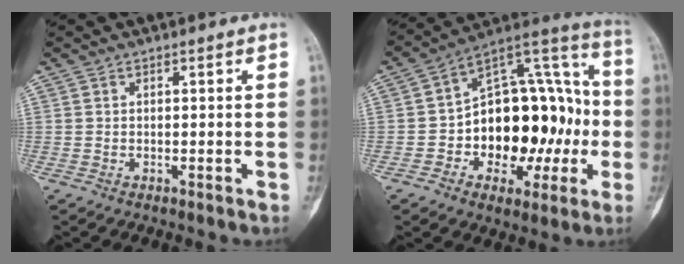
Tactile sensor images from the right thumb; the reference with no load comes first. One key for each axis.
{"total": 24.1, "fx": -3.2, "fy": 15.2, "fz": 18.5, "tx": -0.219, "ty": 0.055, "tz": -0.041}